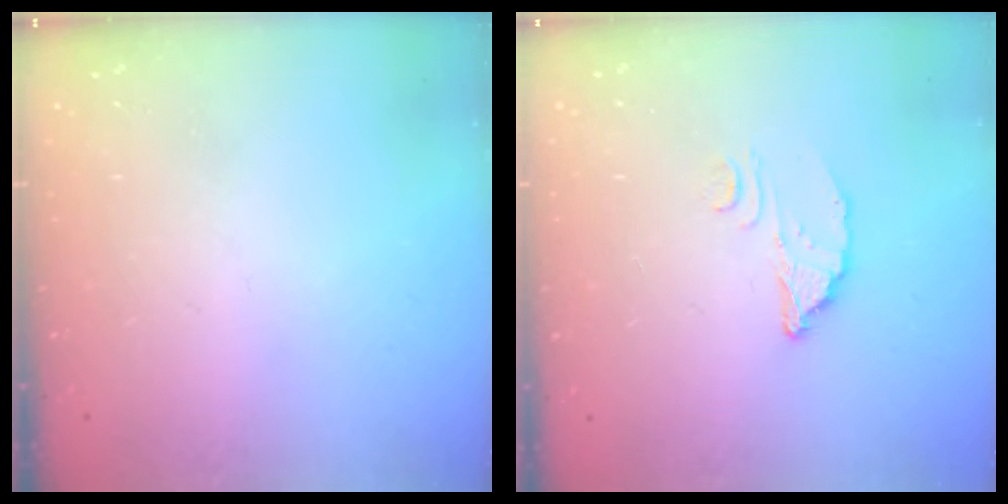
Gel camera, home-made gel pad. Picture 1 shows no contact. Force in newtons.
{"total": 3.5, "press": 3.5, "slide": 0.2}